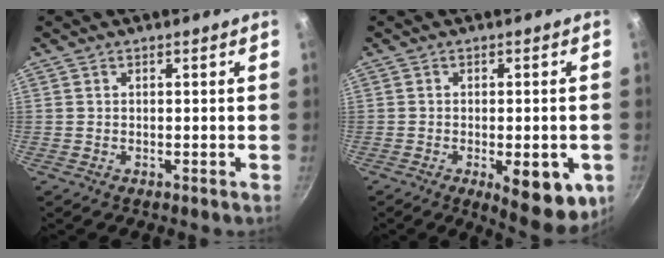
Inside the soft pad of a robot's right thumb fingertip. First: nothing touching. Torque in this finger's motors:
{"motor_torque": [1.40, 1.78, -0.09, 0.05, 0.27]}